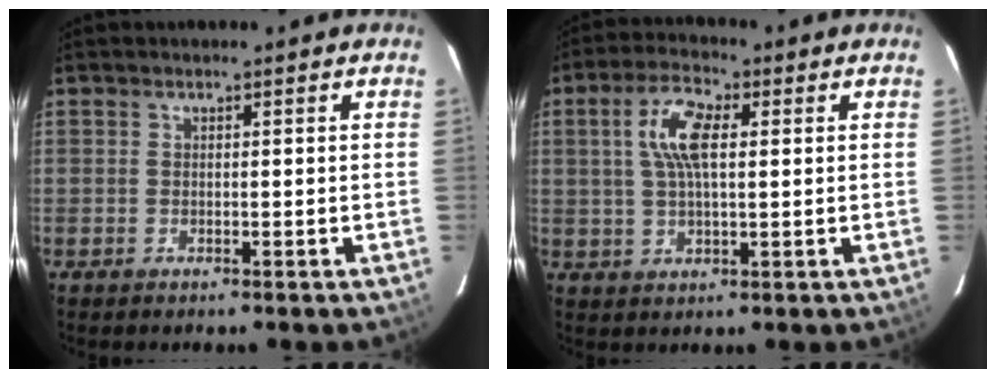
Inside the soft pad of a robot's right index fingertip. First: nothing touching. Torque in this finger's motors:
{"motor_torque": [0.44, -0.02, 0.48, 0.11]}